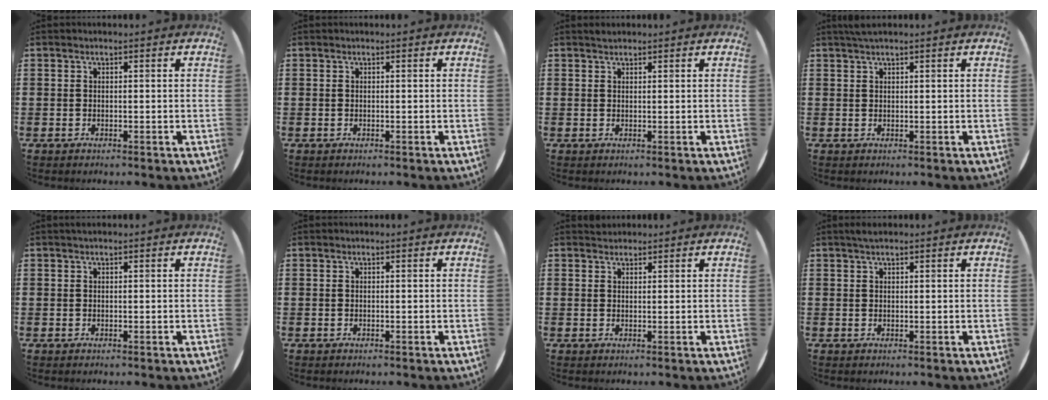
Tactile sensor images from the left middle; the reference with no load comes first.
{"total": 0.0}
{"total": 0.6, "force": [0.6, 0.2, 0.1], "torque": [-0.003, 0.001, 0.012]}
{"total": 1.1, "force": [0.9, -0.1, 0.7], "torque": [-0.014, 0.002, 0.016]}
{"total": 0.0}
{"total": 0.0}
{"total": 1.0, "force": [0.9, 0.3, -0.1], "torque": [-0.001, 0.002, 0.019]}
{"total": 0.9, "force": [0.8, 0.1, 0.5], "torque": [-0.010, 0.002, 0.014]}